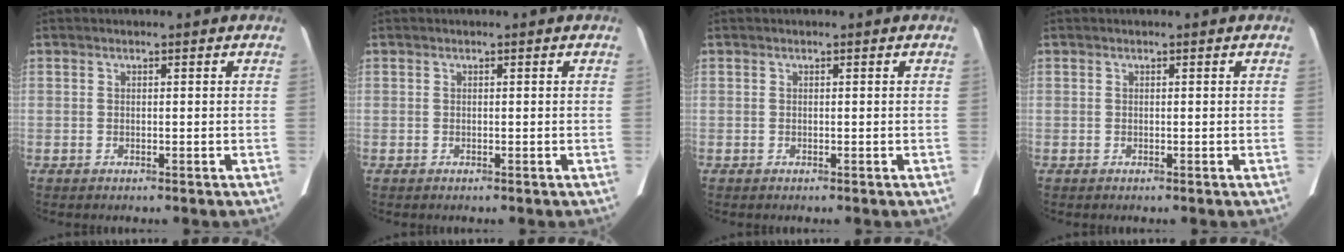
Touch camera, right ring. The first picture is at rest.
{"total": 0.0}
{"total": 0.0}
{"total": 0.0}